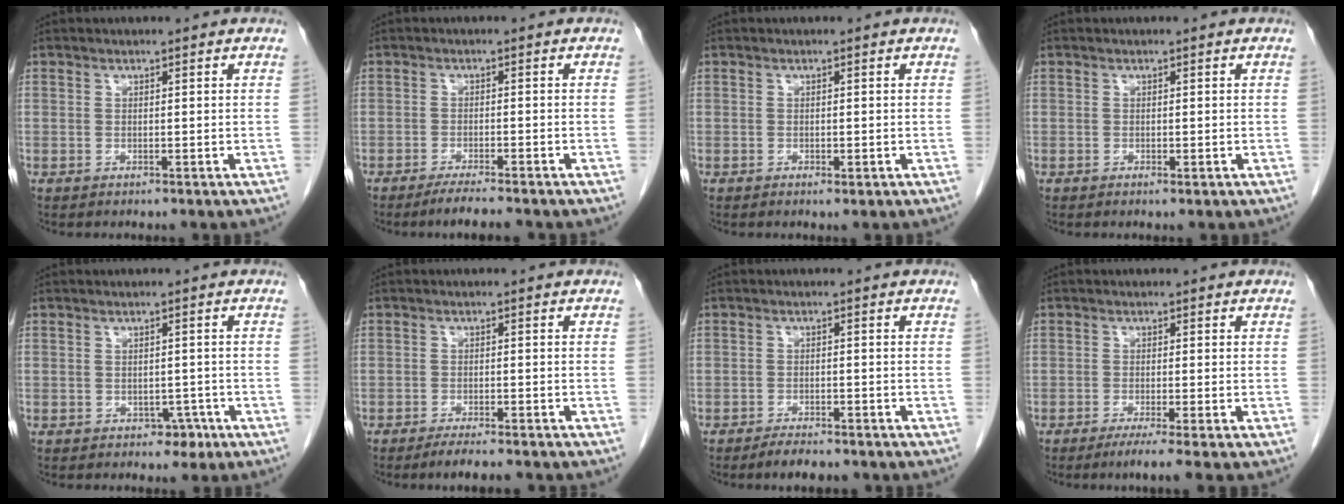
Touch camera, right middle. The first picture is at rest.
{"total": 4.6, "force": [-3.8, -0.1, 2.5], "torque": [-0.040, -0.010, -0.061]}
{"total": 0.9, "force": [-0.4, 0.3, 0.7], "torque": [-0.011, -0.001, -0.004]}
{"total": 0.6, "force": [-0.3, 0.1, 0.5], "torque": [-0.009, -0.001, -0.003]}
{"total": 2.2, "force": [-1.1, 1.6, 1.0], "torque": [-0.007, 0.004, -0.008]}
{"total": 4.8, "force": [-4.1, 0.4, 2.6], "torque": [-0.037, -0.008, -0.059]}
{"total": 3.8, "force": [-3.3, 0.9, 1.8], "torque": [-0.032, -0.005, -0.049]}
{"total": 4.2, "force": [-2.9, -0.8, 2.9], "torque": [-0.044, -0.013, -0.052]}